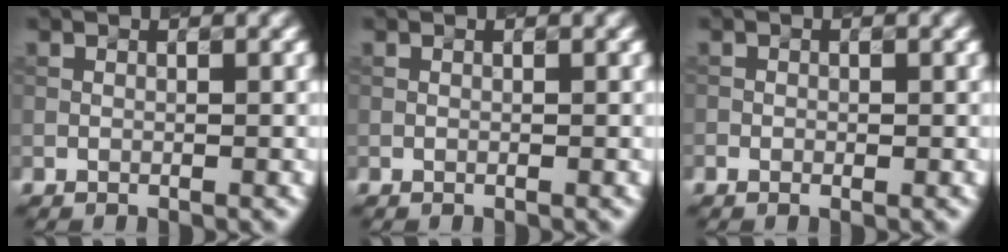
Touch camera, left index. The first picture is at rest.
{"total": 0.0}
{"total": 0.6, "force": [-0.2, 0.4, 0.3], "torque": [-0.002, -0.001, -0.002]}